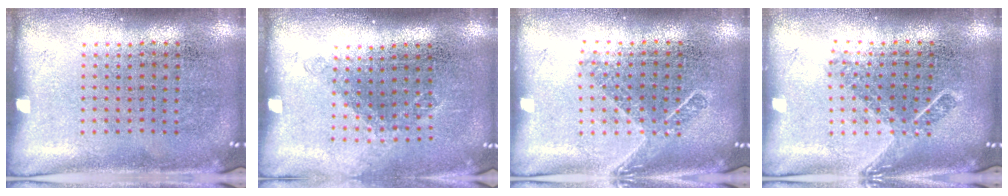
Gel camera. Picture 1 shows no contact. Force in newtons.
{"total": 1.2, "press": 0.9, "slide": 0.7}
{"total": 1.6, "press": 1.2, "slide": 1.0}
{"total": 1.7, "press": 1.3, "slide": 1.1}